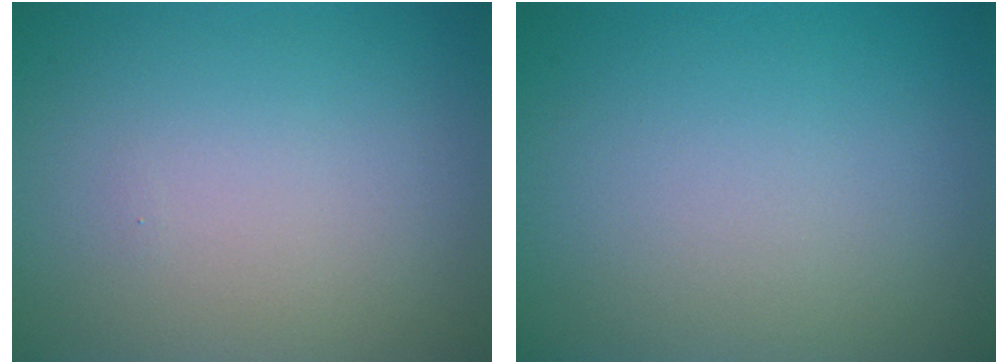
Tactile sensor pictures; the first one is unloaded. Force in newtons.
{"total": 0.0}